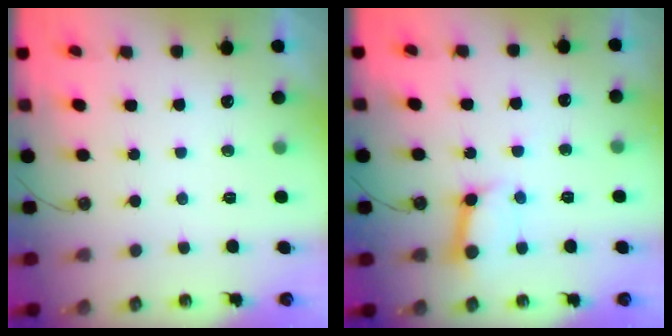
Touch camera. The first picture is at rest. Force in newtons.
{"total": 10.6, "press": 10.5, "slide": 1.4}